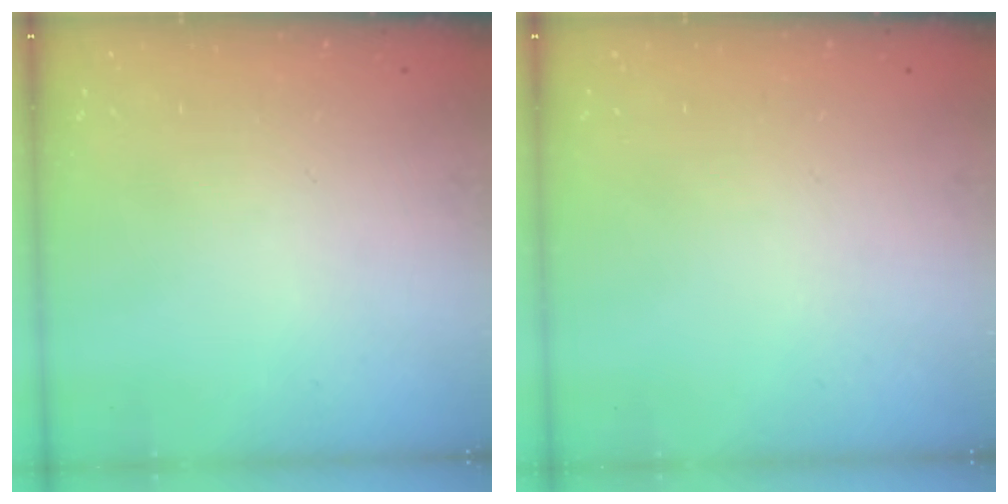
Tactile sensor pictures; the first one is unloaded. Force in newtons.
{"total": 0.0}